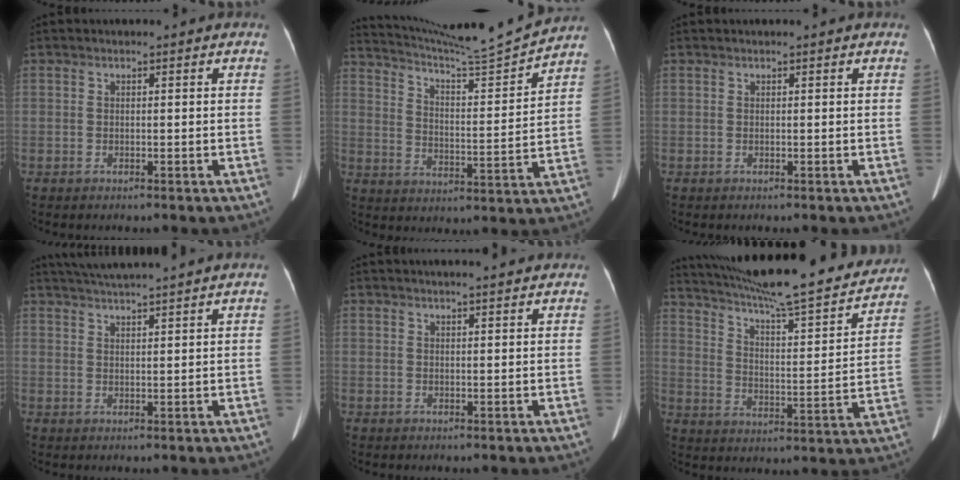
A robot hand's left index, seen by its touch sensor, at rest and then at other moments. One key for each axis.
{"total": 14.5, "fx": 13.9, "fy": -2.4, "fz": 3.2, "tx": -0.066, "ty": -0.037, "tz": 0.216}
{"total": 0.0}
{"total": 8.7, "fx": 7.8, "fy": -1.2, "fz": 3.5, "tx": -0.061, "ty": 0.025, "tz": 0.114}
{"total": 6.1, "fx": 5.6, "fy": 0.3, "fz": 2.6, "tx": -0.034, "ty": 0.016, "tz": 0.062}
{"total": 27.2, "fx": 23.8, "fy": 3.0, "fz": 12.8, "tx": -0.213, "ty": -0.028, "tz": 0.327}